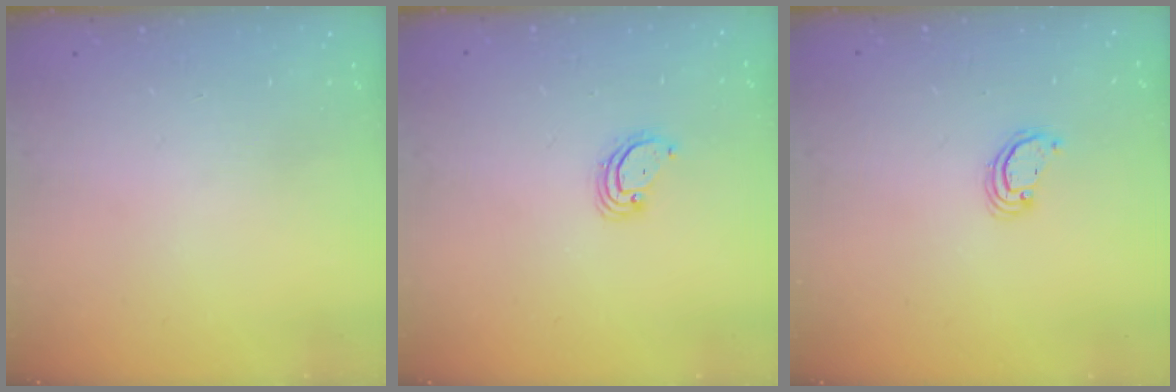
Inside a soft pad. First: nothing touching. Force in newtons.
{"total": 3.4, "press": 3.4, "slide": 0.1}
{"total": 2.6, "press": 2.6, "slide": 0.2}